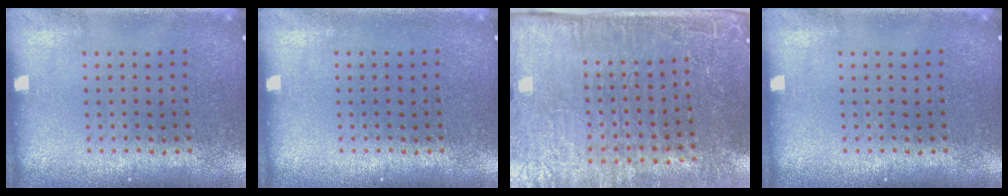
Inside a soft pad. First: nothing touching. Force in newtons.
{"total": 0.0}
{"total": 4.7, "press": 4.0, "slide": 2.4}
{"total": 0.0}